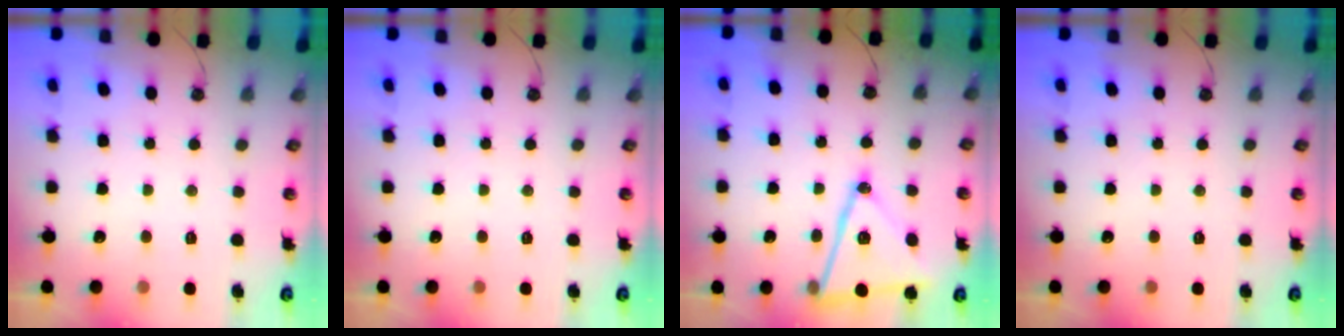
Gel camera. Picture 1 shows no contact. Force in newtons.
{"total": 0.0}
{"total": 16.5, "press": 16.2, "slide": 3.5}
{"total": 0.0}